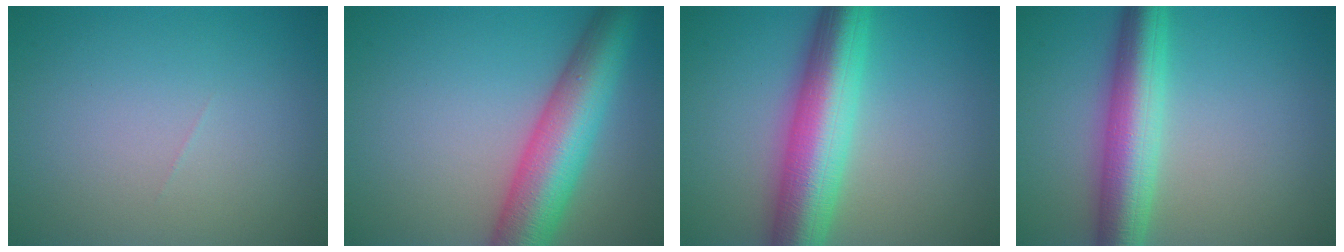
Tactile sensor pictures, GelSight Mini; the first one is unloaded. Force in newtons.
{"total": 9.0, "press": 9.0, "slide": 0.2}
{"total": 9.3, "press": 9.3, "slide": 0.3}
{"total": 7.0, "press": 7.0, "slide": 0.1}